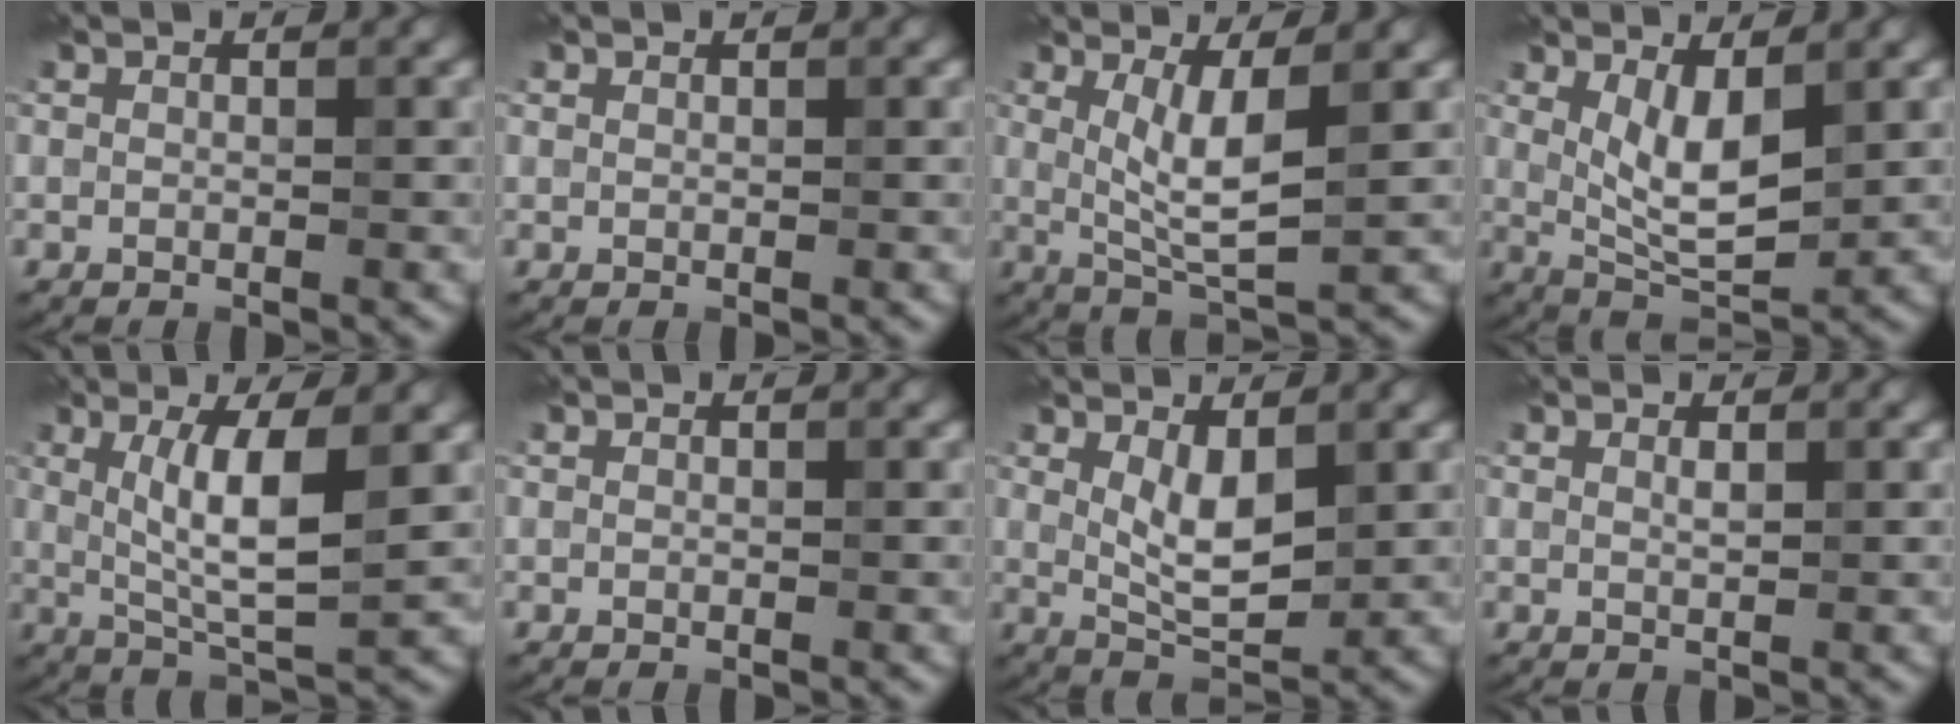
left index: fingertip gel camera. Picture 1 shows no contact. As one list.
[{"total": 0.0}, {"total": 4.5, "force": [0.8, 0.9, 4.4], "torque": [-0.086, -0.010, 0.022]}, {"total": 4.9, "force": [1.3, 1.7, 4.4], "torque": [-0.083, -0.011, 0.029]}, {"total": 5.8, "force": [1.2, 1.1, 5.6], "torque": [-0.104, -0.009, 0.027]}, {"total": 0.0}, {"total": 3.8, "force": [1.1, 1.4, 3.3], "torque": [-0.068, -0.009, 0.025]}, {"total": 0.7, "force": [0.4, 0.1, 0.6], "torque": [-0.010, -0.001, 0.008]}]